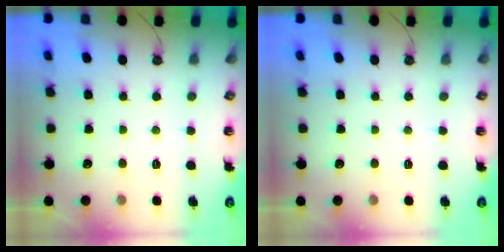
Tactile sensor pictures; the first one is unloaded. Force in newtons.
{"total": 0.0}